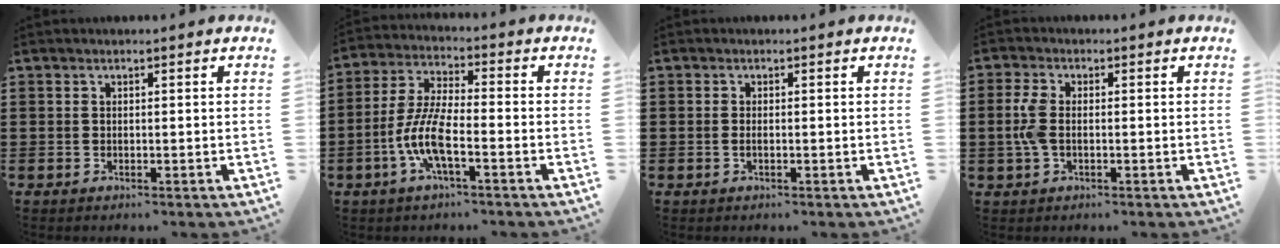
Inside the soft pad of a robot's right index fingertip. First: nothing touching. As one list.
[{"total": 7.9, "force": [-3.3, 1.8, 6.9], "torque": [-0.170, -0.015, -0.071]}, {"total": 0.7, "force": [-0.3, -0.1, 0.6], "torque": [-0.012, -0.004, -0.006]}, {"total": 4.2, "force": [-0.4, 2.1, 3.6], "torque": [-0.097, -0.005, -0.016]}]